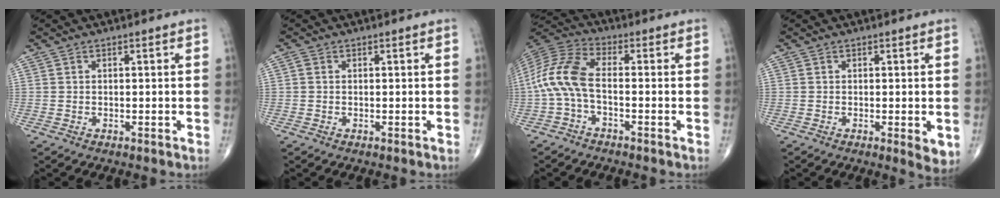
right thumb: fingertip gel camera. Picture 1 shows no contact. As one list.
[{"total": 0.6, "force": [0.0, 0.5, 0.3], "torque": [-0.006, 0.000, -0.003]}, {"total": 9.9, "force": [-1.7, 4.5, 8.7], "torque": [-0.196, 0.033, -0.044]}, {"total": 3.3, "force": [-0.5, 1.0, 3.1], "torque": [-0.040, -0.010, -0.009]}]